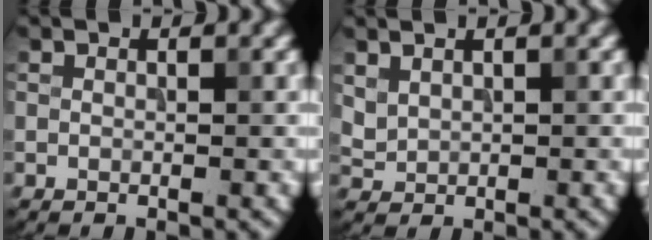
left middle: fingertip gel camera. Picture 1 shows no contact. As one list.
[{"total": 1.0, "force": [0.7, 0.6, 0.4], "torque": [-0.014, 0.000, 0.022]}]